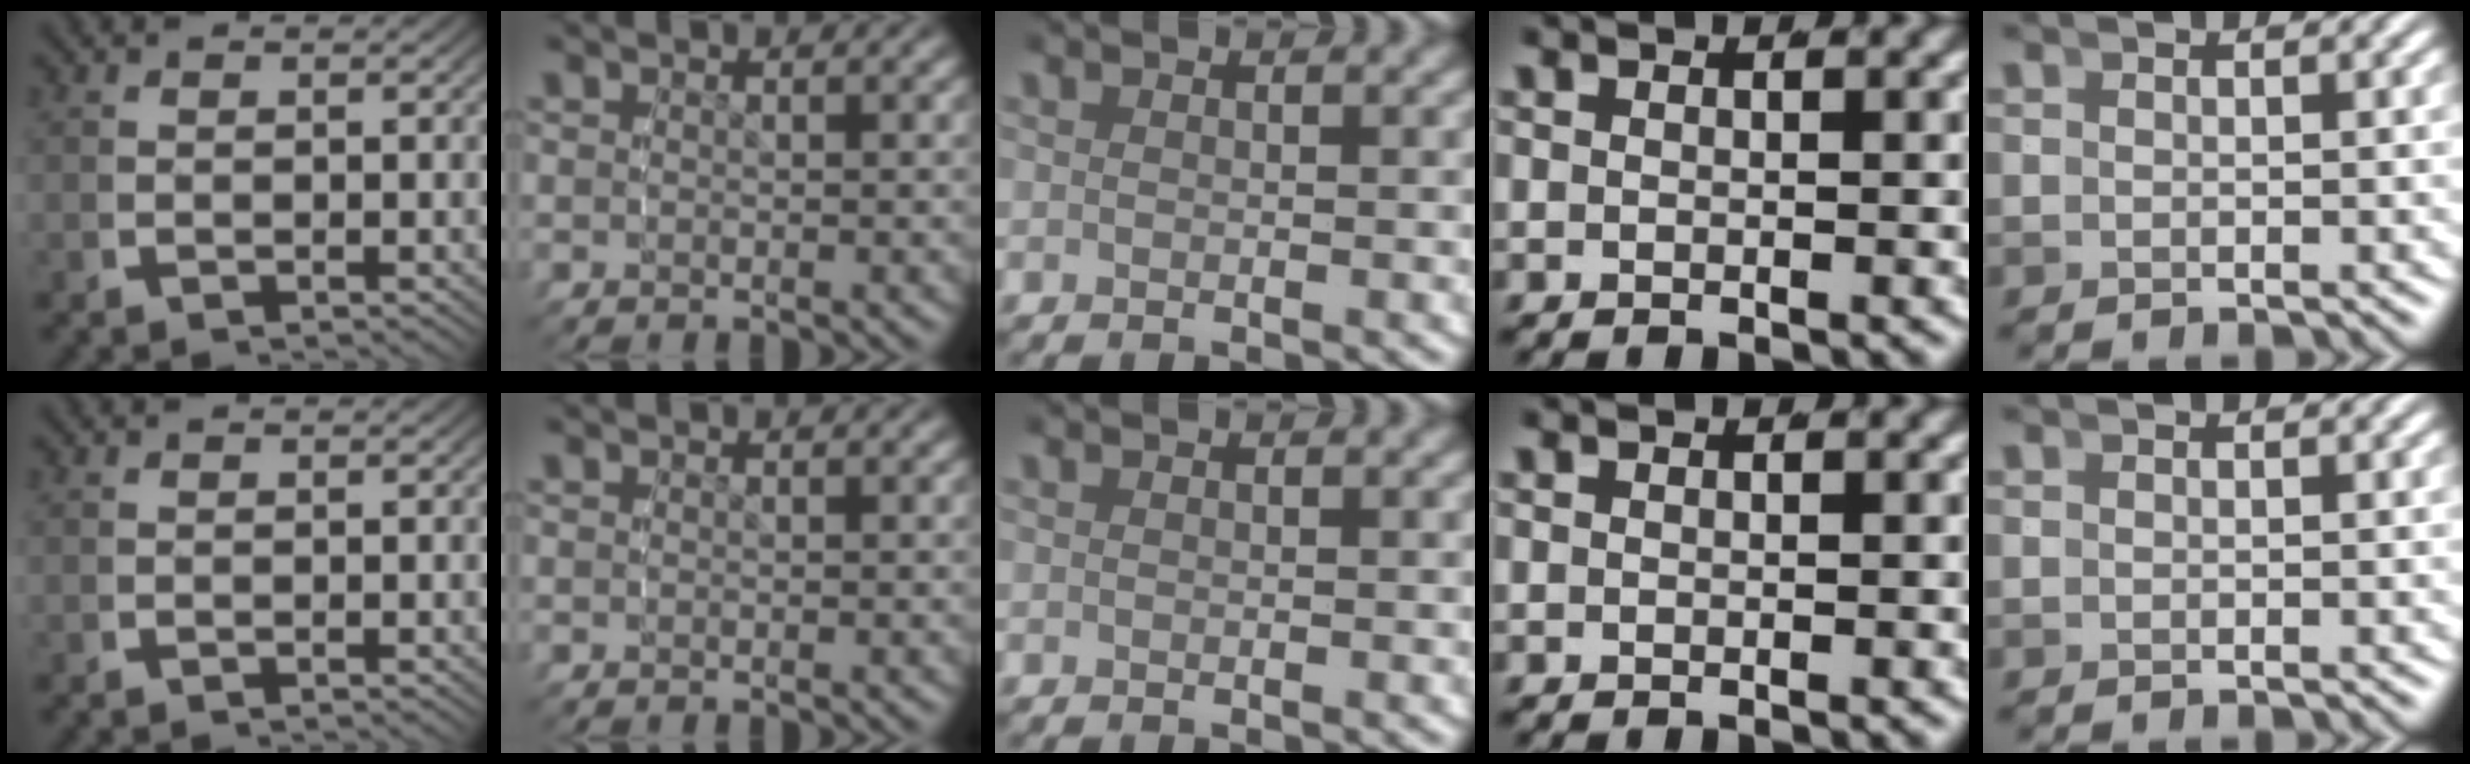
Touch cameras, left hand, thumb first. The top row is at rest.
{}